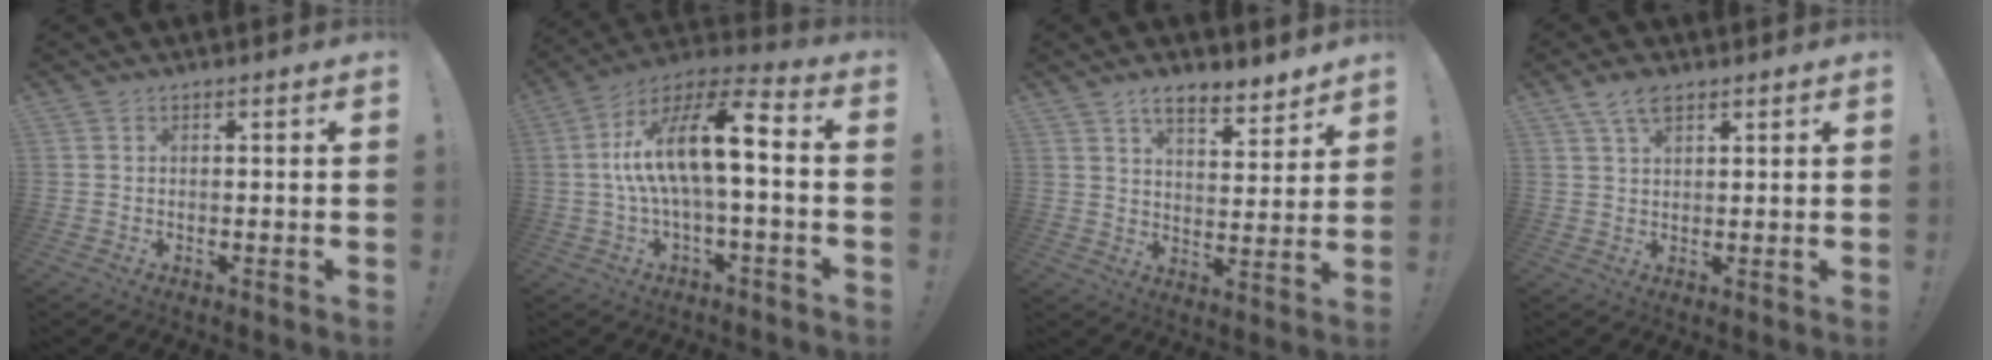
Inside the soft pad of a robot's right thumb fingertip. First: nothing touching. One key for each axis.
{"total": 17.1, "fx": 1.1, "fy": 5.3, "fz": 16.2, "tx": -0.281, "ty": -0.001, "tz": 0.012}
{"total": 8.1, "fx": 6.4, "fy": 2.9, "fz": 4.0, "tx": -0.057, "ty": -0.045, "tz": 0.114}
{"total": 5.2, "fx": 3.0, "fy": 2.5, "fz": 3.4, "tx": -0.064, "ty": -0.007, "tz": 0.056}